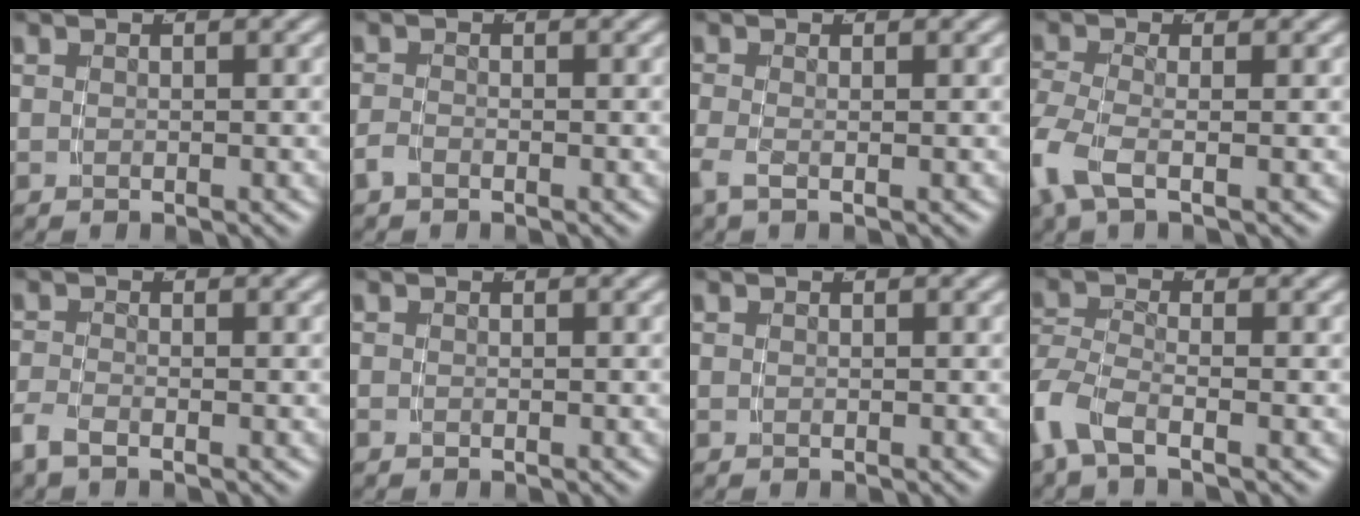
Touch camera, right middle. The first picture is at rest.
{"total": 1.0, "force": [-1.0, 0.0, 0.4], "torque": [-0.009, -0.005, -0.016]}
{"total": 1.5, "force": [-0.9, 0.3, 1.1], "torque": [-0.040, -0.017, -0.010]}
{"total": 3.1, "force": [-1.2, 1.3, 2.5], "torque": [-0.081, -0.021, -0.011]}
{"total": 1.7, "force": [-1.4, 0.2, 1.0], "torque": [-0.025, -0.007, -0.025]}
{"total": 0.0}
{"total": 0.0}
{"total": 3.7, "force": [-2.2, 1.8, 2.3], "torque": [-0.080, -0.024, -0.030]}